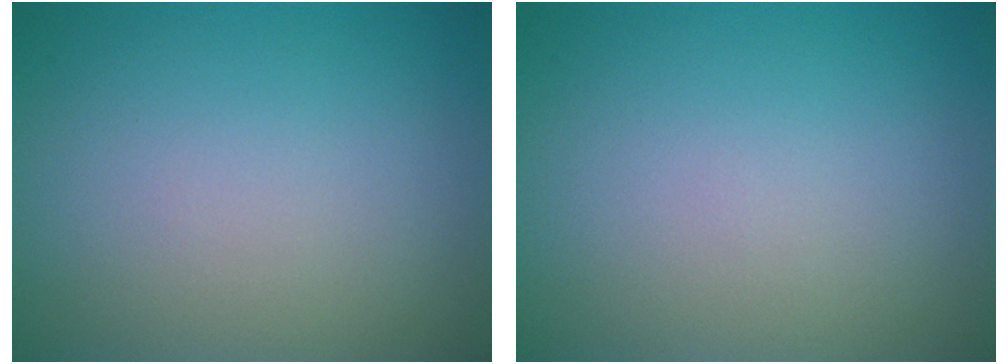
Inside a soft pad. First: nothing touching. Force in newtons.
{"total": 0.0}